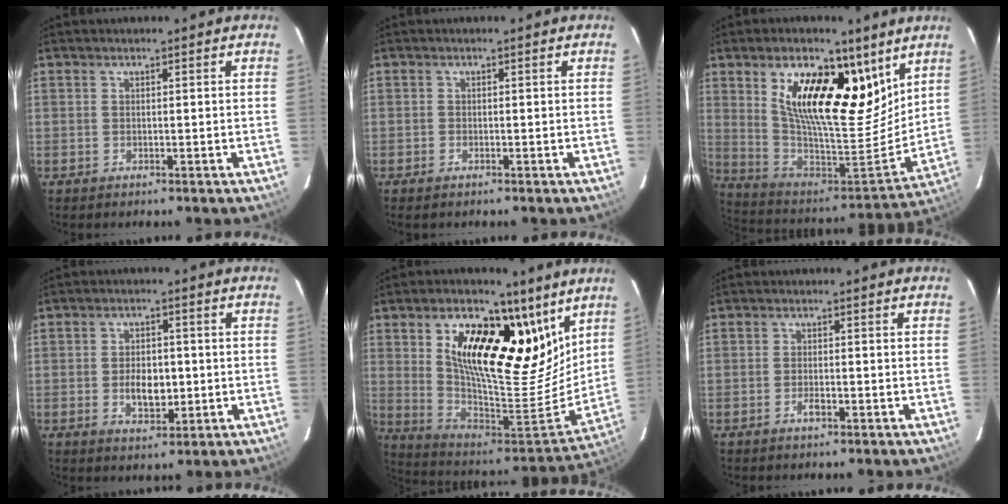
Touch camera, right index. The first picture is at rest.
{"total": 0.8, "force": [-0.6, 0.3, 0.3], "torque": [-0.006, -0.002, -0.014]}
{"total": 23.6, "force": [12.1, 10.4, 17.5], "torque": [-0.300, -0.004, 0.212]}
{"total": 5.8, "force": [-0.9, 3.5, 4.6], "torque": [-0.084, -0.001, -0.010]}
{"total": 25.5, "force": [12.9, 11.5, 18.7], "torque": [-0.316, -0.008, 0.222]}
{"total": 1.8, "force": [-1.0, 0.8, 1.3], "torque": [-0.028, -0.001, -0.018]}